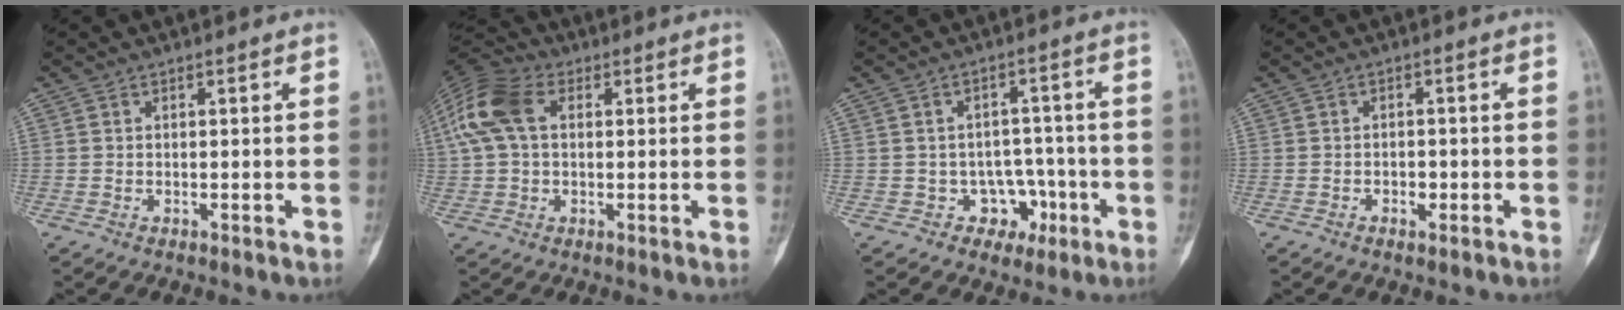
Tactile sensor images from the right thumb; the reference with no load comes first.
{"total": 12.8, "force": [3.1, 8.2, 9.3], "torque": [-0.203, 0.032, 0.054]}
{"total": 5.8, "force": [-2.3, 5.1, 1.6], "torque": [0.017, 0.031, -0.025]}
{"total": 1.9, "force": [-0.8, 1.2, 1.2], "torque": [-0.016, 0.006, -0.012]}